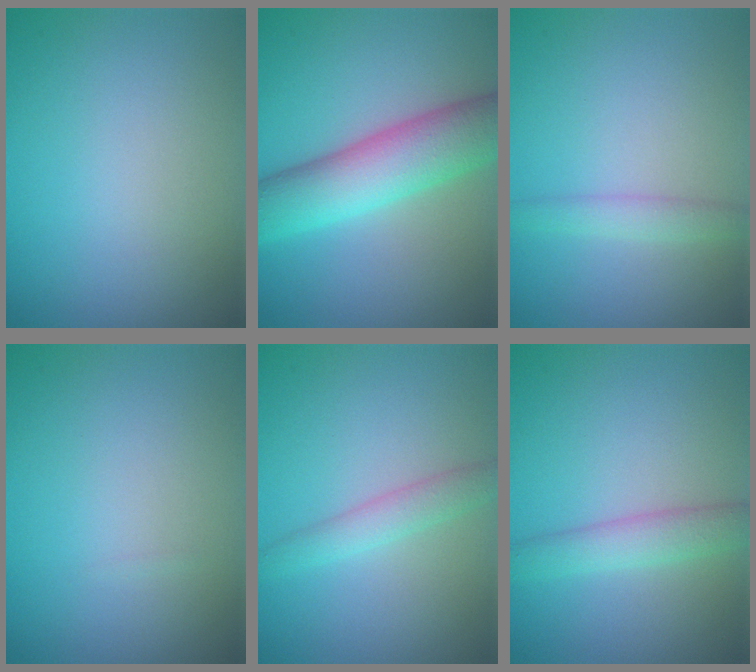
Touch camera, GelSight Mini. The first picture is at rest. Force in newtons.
{"total": 7.6, "press": 7.6, "slide": 0.1}
{"total": 1.5, "press": 1.5, "slide": 0.0}
{"total": 0.0}
{"total": 2.1, "press": 2.1, "slide": 0.1}
{"total": 2.6, "press": 2.6, "slide": 0.1}